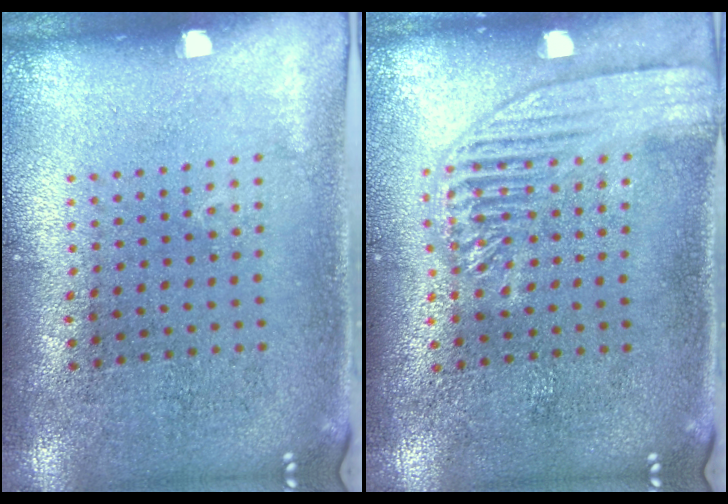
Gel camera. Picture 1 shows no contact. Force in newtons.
{"total": 1.8, "press": 1.8, "slide": 0.3}